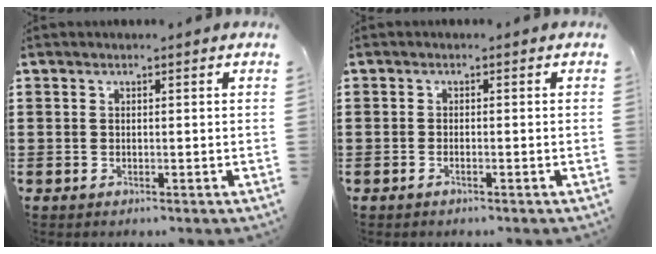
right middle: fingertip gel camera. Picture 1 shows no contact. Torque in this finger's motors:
{"motor_torque": [-0.83, 0.82, -0.01, -0.02]}